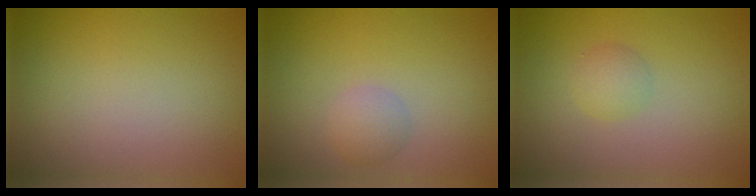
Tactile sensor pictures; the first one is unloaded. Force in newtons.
{"total": 1.7, "press": 1.7, "slide": 0.1}
{"total": 1.5, "press": 1.5, "slide": 0.1}